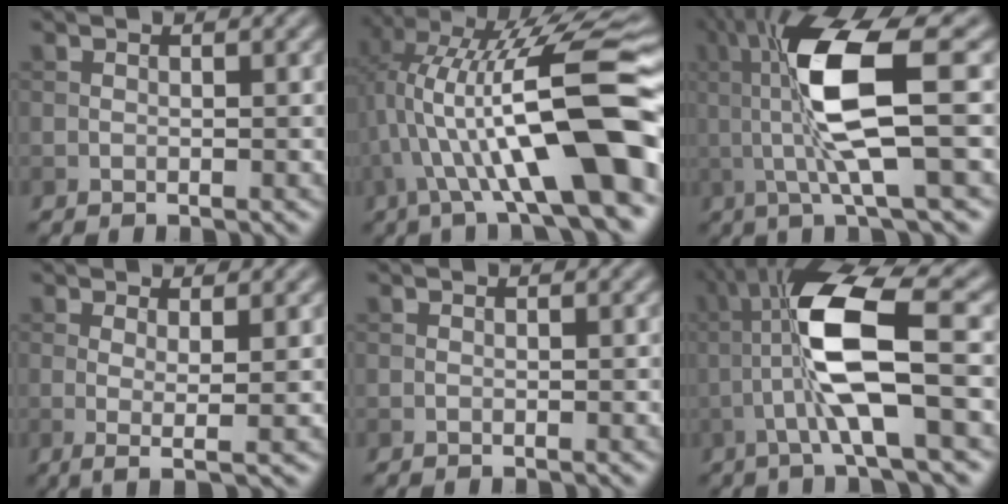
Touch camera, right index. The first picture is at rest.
{"total": 13.7, "force": [-1.4, 3.3, 13.2], "torque": [-0.225, 0.028, -0.019]}
{"total": 9.7, "force": [1.2, 2.0, 9.4], "torque": [-0.169, -0.002, 0.029]}
{"total": 2.7, "force": [0.4, 0.5, 2.6], "torque": [-0.044, -0.010, 0.006]}
{"total": 0.0}
{"total": 8.7, "force": [-0.9, 1.3, 8.6], "torque": [-0.162, 0.018, -0.017]}